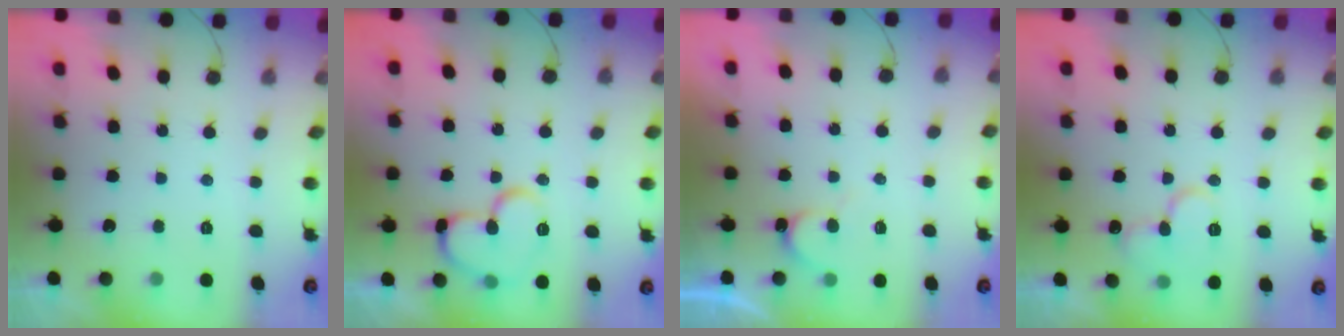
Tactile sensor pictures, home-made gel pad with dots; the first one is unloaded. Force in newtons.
{"total": 13.7, "press": 13.6, "slide": 1.8}
{"total": 5.7, "press": 5.7, "slide": 0.6}
{"total": 12.2, "press": 12.1, "slide": 1.6}